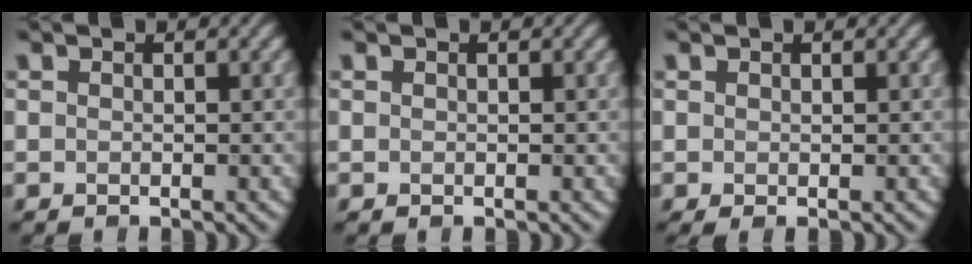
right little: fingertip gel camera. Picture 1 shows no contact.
{"total": 0.0}
{"total": 0.6, "force": [-0.1, 0.1, 0.6], "torque": [-0.013, -0.002, -0.001]}